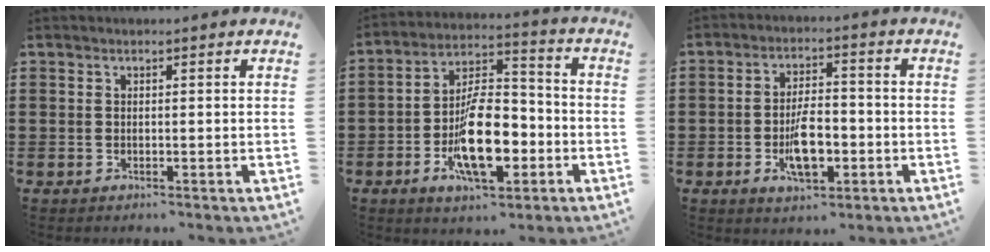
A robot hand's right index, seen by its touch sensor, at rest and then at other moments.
{"total": 13.2, "force": [-4.2, 6.1, 10.9], "torque": [-0.200, 0.006, -0.070]}
{"total": 7.3, "force": [-2.2, 3.3, 6.2], "torque": [-0.103, 0.006, -0.039]}